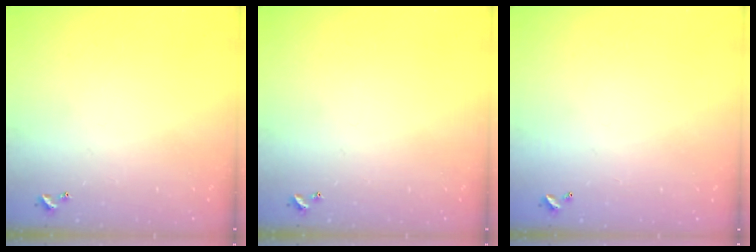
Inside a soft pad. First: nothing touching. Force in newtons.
{"total": 0.0}
{"total": 2.9, "press": 2.9, "slide": 0.1}